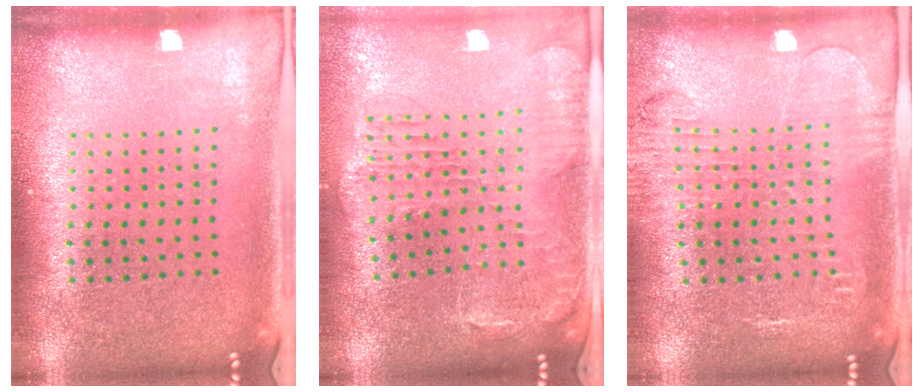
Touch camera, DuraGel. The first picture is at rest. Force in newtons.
{"total": 1.6, "press": 1.5, "slide": 0.4}
{"total": 1.8, "press": 1.8, "slide": 0.4}